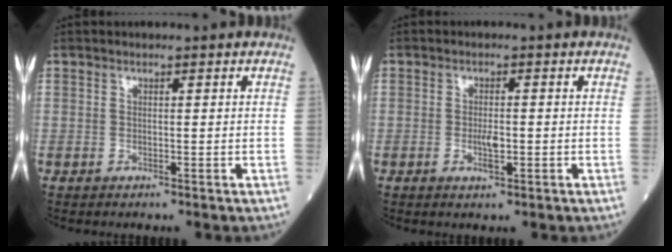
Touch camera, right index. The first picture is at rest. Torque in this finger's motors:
{"motor_torque": [0.54, -0.09, 0.26, 0.06]}